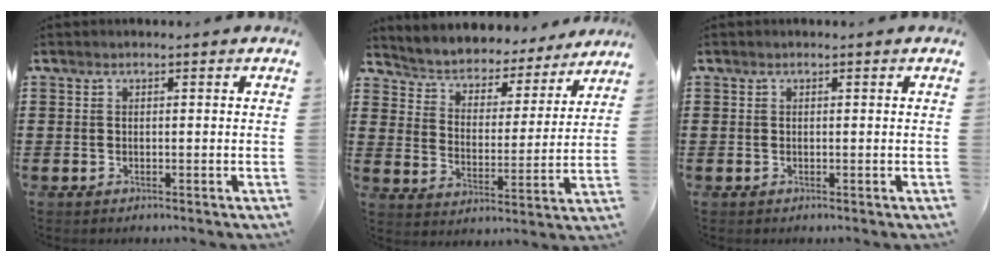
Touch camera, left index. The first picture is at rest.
{"total": 3.9, "force": [3.8, 0.9, -0.3], "torque": [-0.023, -0.037, 0.058]}
{"total": 0.0}